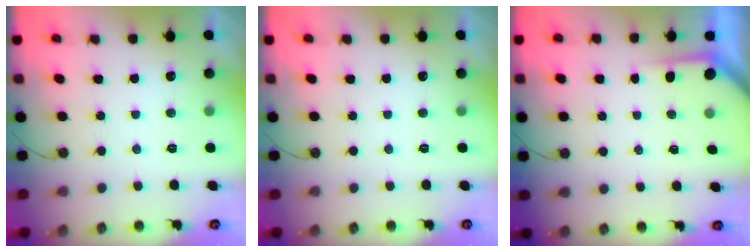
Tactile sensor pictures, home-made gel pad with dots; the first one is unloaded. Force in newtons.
{"total": 0.0}
{"total": 2.0, "press": 2.0, "slide": 0.2}